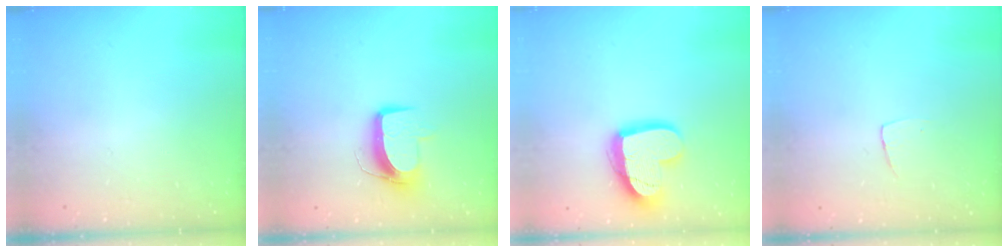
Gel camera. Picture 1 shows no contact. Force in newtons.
{"total": 10.3, "press": 10.3, "slide": 0.8}
{"total": 17.8, "press": 17.7, "slide": 1.4}
{"total": 3.7, "press": 3.7, "slide": 0.2}